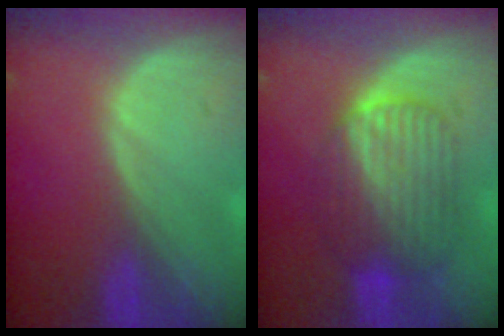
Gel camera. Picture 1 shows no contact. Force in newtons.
{"total": 7.9, "press": 7.9, "slide": 0.2}